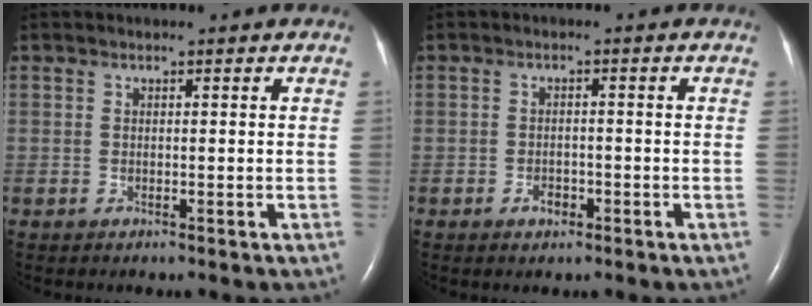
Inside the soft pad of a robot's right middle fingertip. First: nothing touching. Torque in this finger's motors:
{"motor_torque": [0.32, -0.16, 0.10, 0.03]}